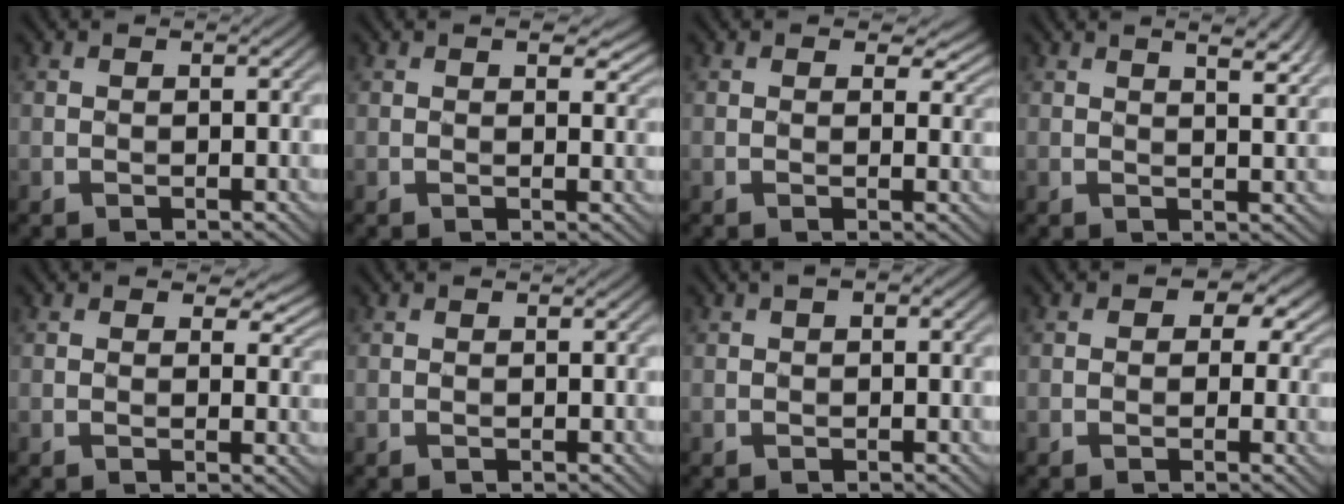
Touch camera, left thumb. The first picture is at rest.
{"total": 3.8, "force": [2.0, 1.8, 2.8], "torque": [-0.037, -0.002, 0.032]}
{"total": 3.4, "force": [1.8, 2.0, 2.0], "torque": [-0.032, -0.005, 0.023]}
{"total": 5.8, "force": [3.3, 1.4, 4.5], "torque": [-0.065, 0.012, 0.049]}
{"total": 3.5, "force": [1.8, 2.0, 2.2], "torque": [-0.033, -0.006, 0.024]}
{"total": 0.0}
{"total": 2.0, "force": [0.5, 0.9, 1.7], "torque": [-0.023, 0.008, 0.006]}
{"total": 5.4, "force": [1.6, 4.0, 3.2], "torque": [-0.028, 0.014, 0.005]}